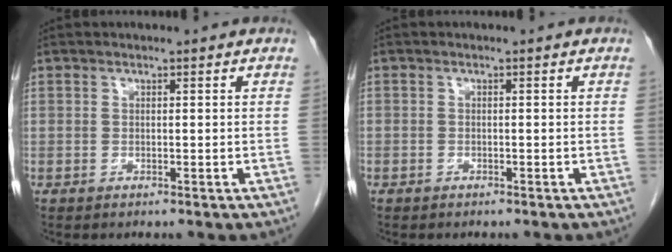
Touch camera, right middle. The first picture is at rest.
{"total": 1.0, "force": [-0.8, 0.6, 0.1], "torque": [-0.005, 0.003, -0.012]}